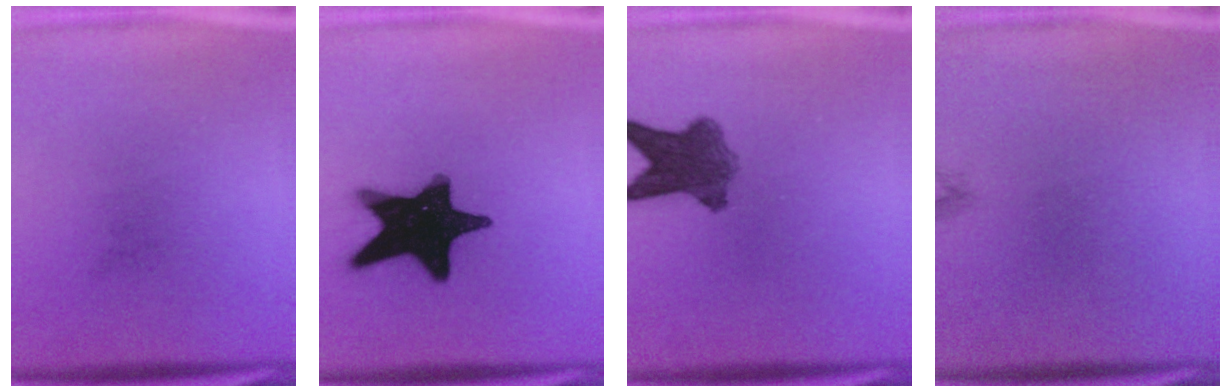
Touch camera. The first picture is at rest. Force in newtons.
{"total": 18.6}
{"total": 7.8}
{"total": 0.6}